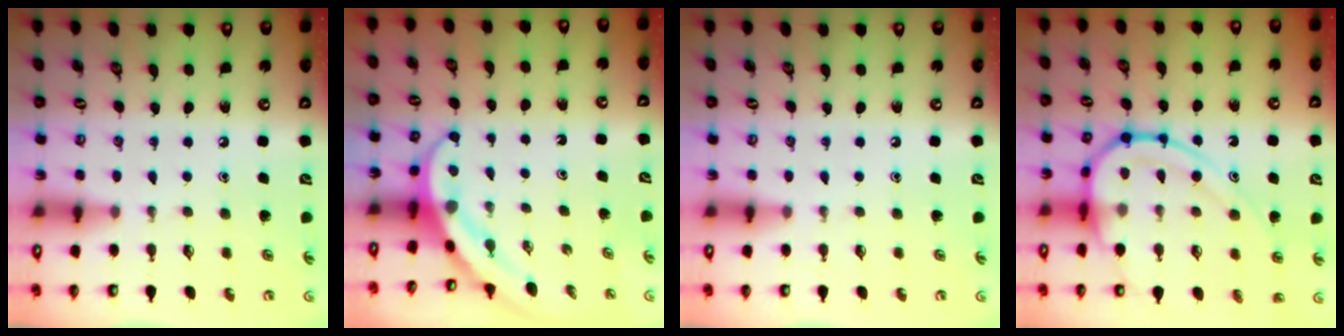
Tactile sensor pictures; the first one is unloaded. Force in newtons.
{"total": 4.0, "press": 3.9, "slide": 0.4}
{"total": 0.0}
{"total": 15.2, "press": 15.1, "slide": 1.6}